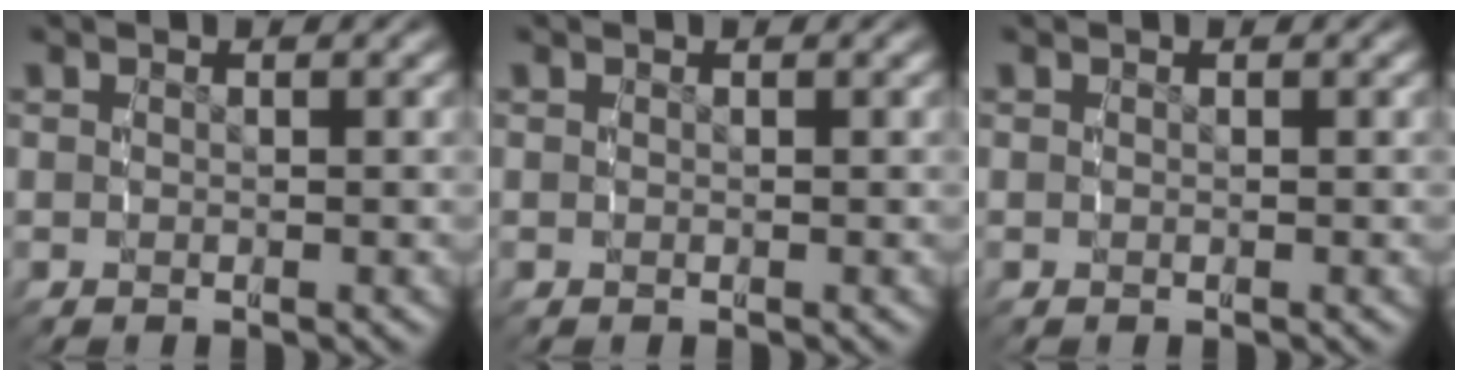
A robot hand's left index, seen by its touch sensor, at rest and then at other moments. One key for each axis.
{"total": 0.0}
{"total": 0.0}